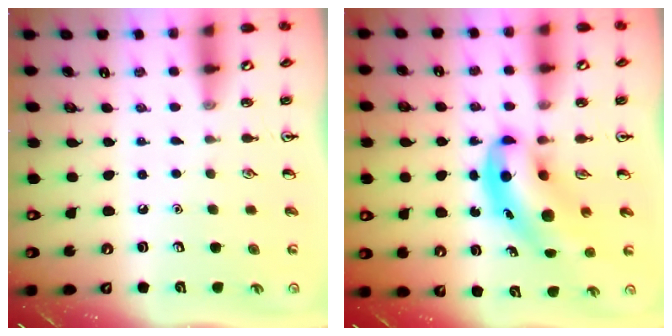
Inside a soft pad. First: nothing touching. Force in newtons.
{"total": 8.2, "press": 7.8, "slide": 2.4}